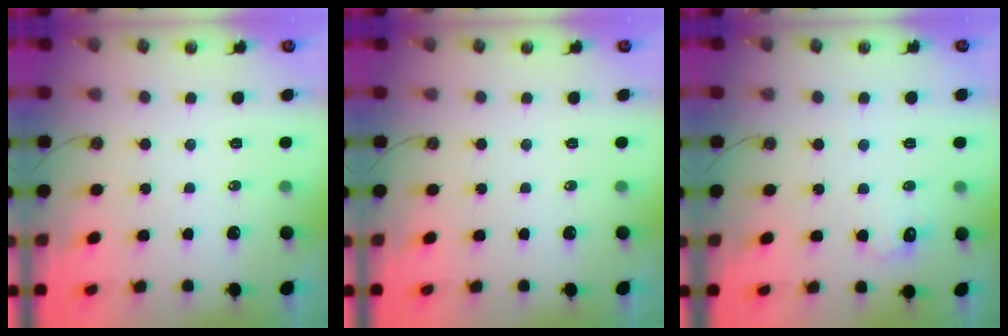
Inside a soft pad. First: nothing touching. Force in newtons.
{"total": 0.0}
{"total": 6.9, "press": 6.9, "slide": 0.4}